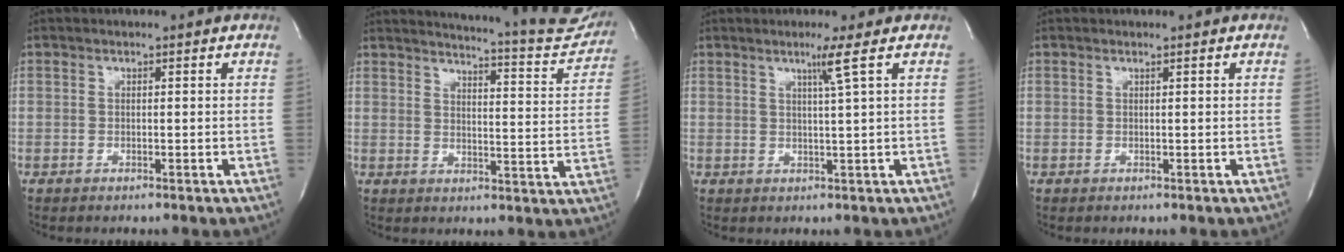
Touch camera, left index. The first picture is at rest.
{"total": 18.3, "force": [17.5, 1.7, 4.9], "torque": [-0.068, -0.079, 0.196]}
{"total": 2.9, "force": [1.4, -1.3, 2.2], "torque": [-0.046, -0.011, 0.031]}
{"total": 0.0}